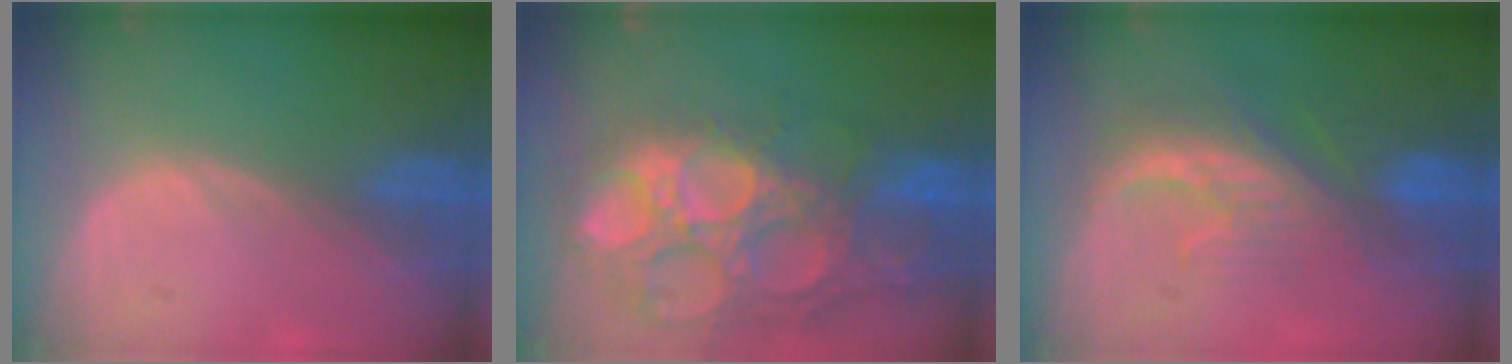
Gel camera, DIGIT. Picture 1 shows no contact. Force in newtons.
{"total": 15.7, "press": 13.0, "slide": 8.9}
{"total": 8.0, "press": 7.4, "slide": 3.1}